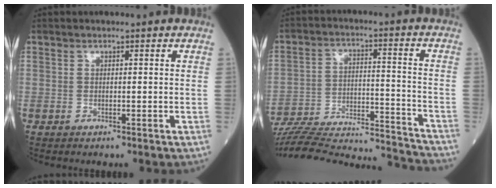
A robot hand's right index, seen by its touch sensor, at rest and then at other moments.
{"total": 23.5, "force": [-22.3, 1.9, 7.2], "torque": [-0.126, -0.001, -0.331]}